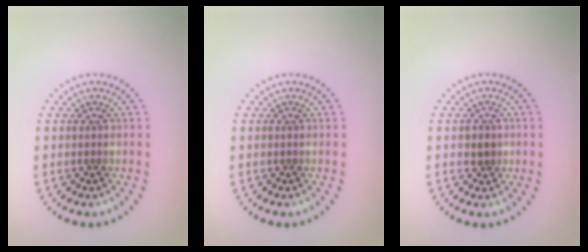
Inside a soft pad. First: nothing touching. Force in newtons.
{"total": 0.0}
{"total": 1.6, "press": 1.4, "slide": 0.7}